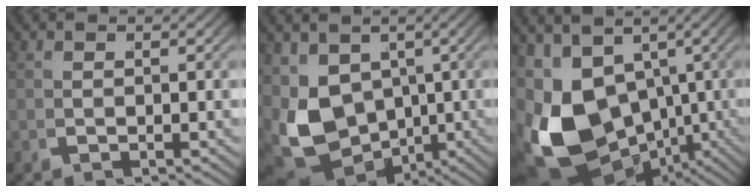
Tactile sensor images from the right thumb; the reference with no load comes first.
{"total": 10.9, "force": [-2.2, 8.4, 6.6], "torque": [-0.175, -0.071, -0.006]}
{"total": 15.0, "force": [-3.1, 10.5, 10.2], "torque": [-0.228, -0.078, -0.017]}